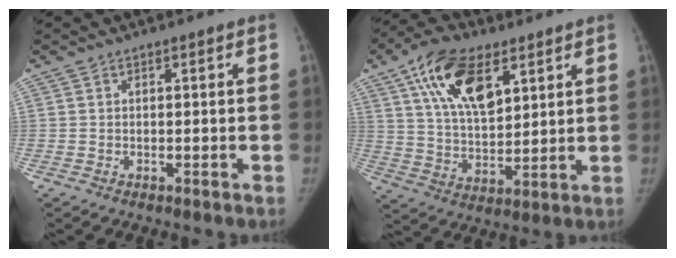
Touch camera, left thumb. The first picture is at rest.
{"total": 16.3, "force": [7.9, 8.1, 11.7], "torque": [-0.182, -0.024, 0.145]}